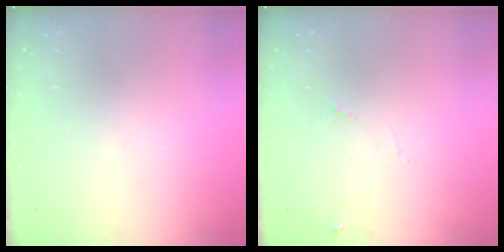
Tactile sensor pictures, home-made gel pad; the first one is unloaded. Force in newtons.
{"total": 5.4, "press": 5.3, "slide": 0.9}